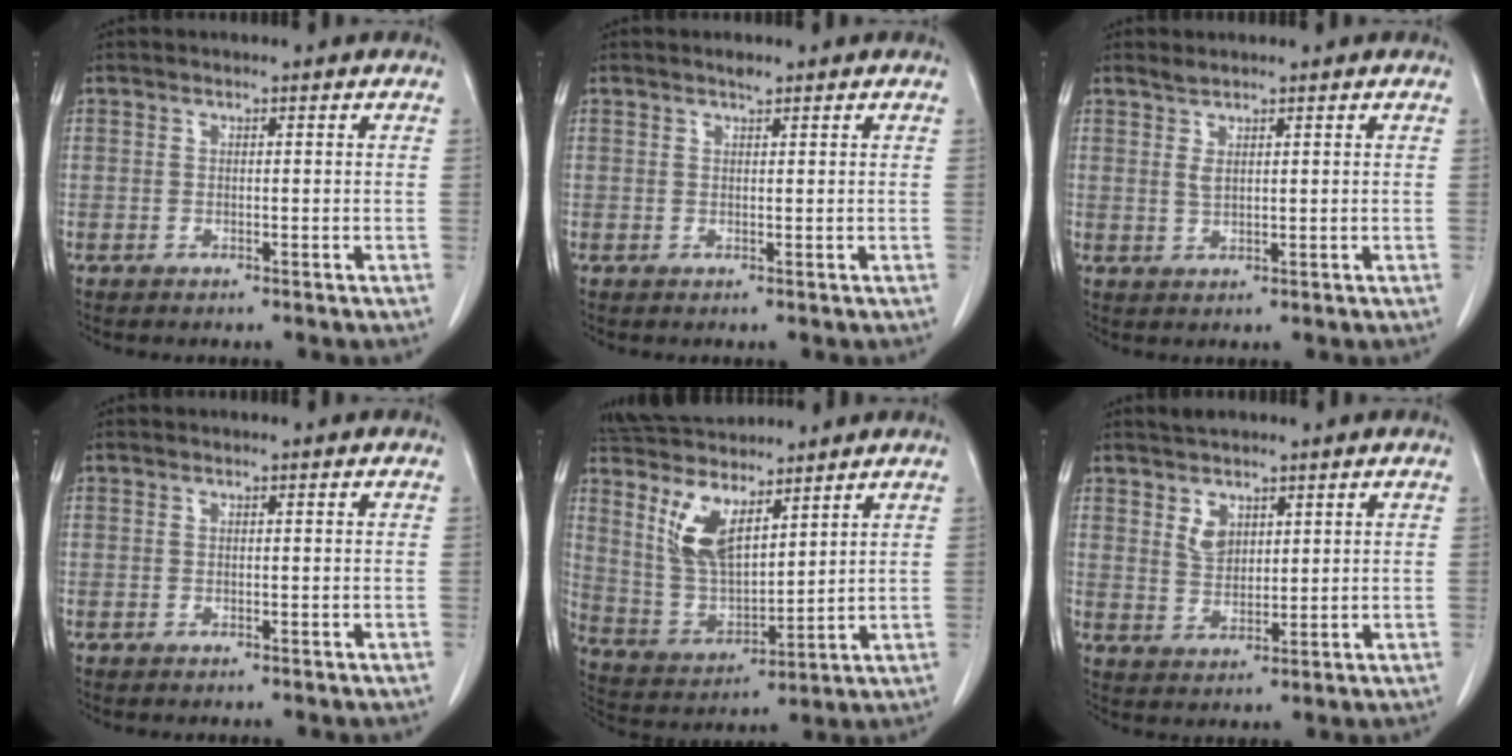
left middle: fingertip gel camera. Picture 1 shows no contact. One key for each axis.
{"total": 0.9, "fx": 0.7, "fy": 0.2, "fz": 0.4, "tx": -0.014, "ty": 0.002, "tz": 0.015}
{"total": 1.8, "fx": 1.4, "fy": 0.4, "fz": 1.1, "tx": -0.027, "ty": 0.000, "tz": 0.033}
{"total": 0.0}
{"total": 13.9, "fx": 8.9, "fy": 5.5, "fz": 9.2, "tx": -0.193, "ty": 0.016, "tz": 0.176}
{"total": 4.9, "fx": 3.1, "fy": 2.6, "fz": 2.7, "tx": -0.060, "ty": 0.002, "tz": 0.064}